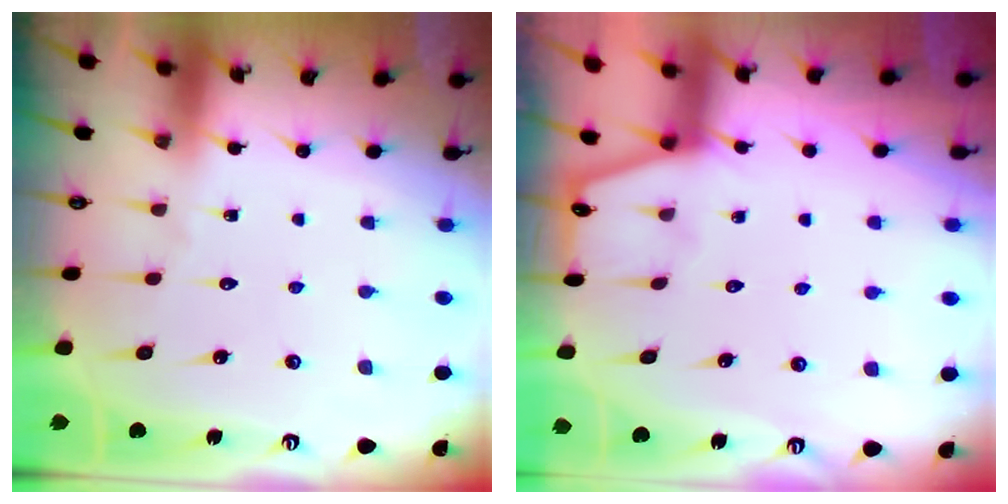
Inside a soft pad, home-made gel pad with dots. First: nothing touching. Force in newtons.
{"total": 2.1, "press": 2.1, "slide": 0.3}